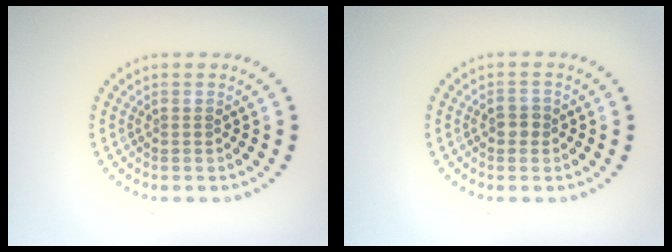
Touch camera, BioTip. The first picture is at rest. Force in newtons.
{"total": 1.4, "press": 1.3, "slide": 0.3}